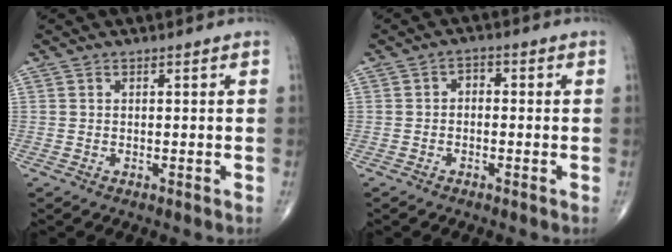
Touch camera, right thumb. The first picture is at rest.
{"total": 2.0, "force": [-0.4, 1.4, 1.4], "torque": [-0.010, 0.013, -0.016]}